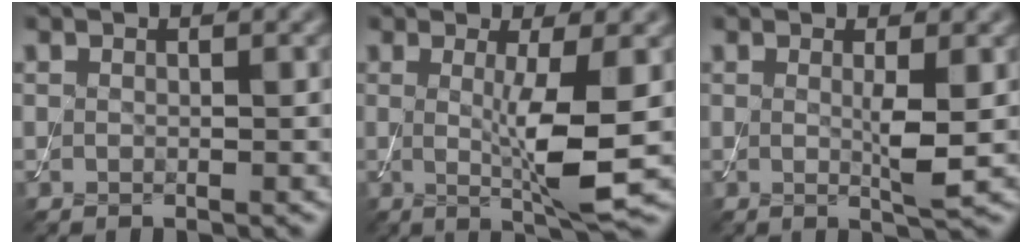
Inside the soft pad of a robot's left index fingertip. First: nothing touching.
{"total": 5.5, "force": [-0.1, 0.7, 5.5], "torque": [-0.095, -0.014, 0.001]}
{"total": 2.3, "force": [0.2, 0.2, 2.3], "torque": [-0.042, -0.009, 0.001]}